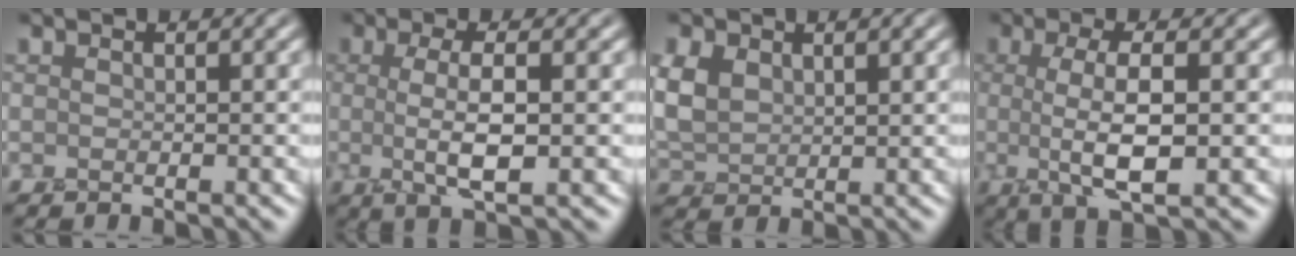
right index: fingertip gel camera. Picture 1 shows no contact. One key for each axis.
{"total": 4.2, "fx": 0.1, "fy": 1.1, "fz": 4.0, "tx": -0.078, "ty": 0.002, "tz": 0.005}
{"total": 3.3, "fx": 1.7, "fy": 2.2, "fz": 1.6, "tx": -0.044, "ty": 0.007, "tz": 0.038}
{"total": 5.3, "fx": 0.1, "fy": 1.6, "fz": 5.1, "tx": -0.090, "ty": 0.002, "tz": 0.004}